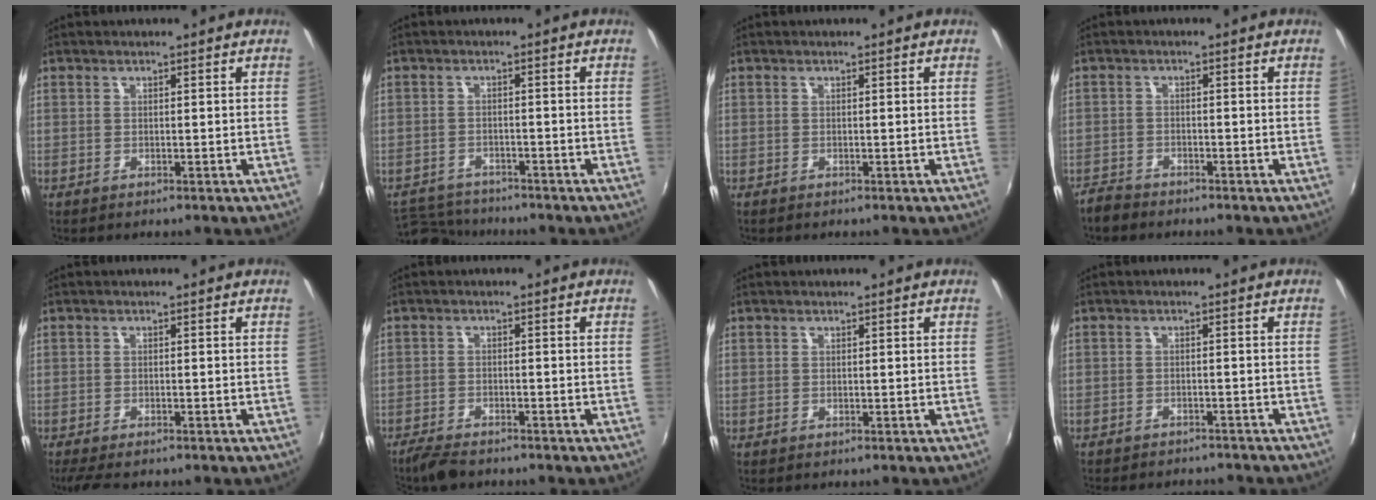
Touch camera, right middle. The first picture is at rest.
{"total": 6.6, "force": [-6.3, 1.8, 0.8], "torque": [-0.037, 0.001, -0.110]}
{"total": 0.0}
{"total": 3.2, "force": [-2.9, 1.1, 0.6], "torque": [-0.025, -0.007, -0.060]}
{"total": 4.7, "force": [-3.7, 1.2, 2.6], "torque": [-0.061, -0.024, -0.065]}
{"total": 4.4, "force": [-4.0, 0.9, 1.6], "torque": [-0.050, -0.017, -0.077]}
{"total": 0.0}
{"total": 8.9, "force": [-8.1, 2.4, 3.0], "torque": [-0.074, -0.016, -0.114]}